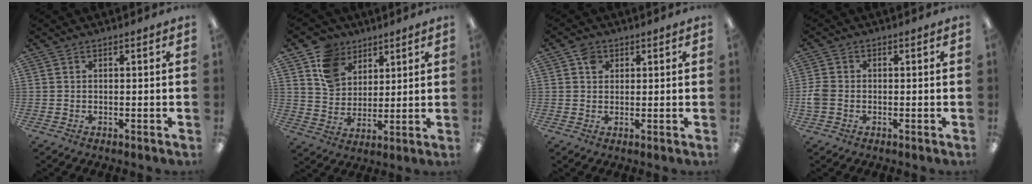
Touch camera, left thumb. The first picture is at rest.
{"total": 11.1, "force": [6.9, 8.1, 3.1], "torque": [-0.077, -0.026, 0.137]}
{"total": 3.0, "force": [1.4, 2.4, 1.0], "torque": [-0.017, 0.001, 0.023]}
{"total": 3.6, "force": [-0.8, 2.8, 2.2], "torque": [-0.042, 0.007, -0.016]}